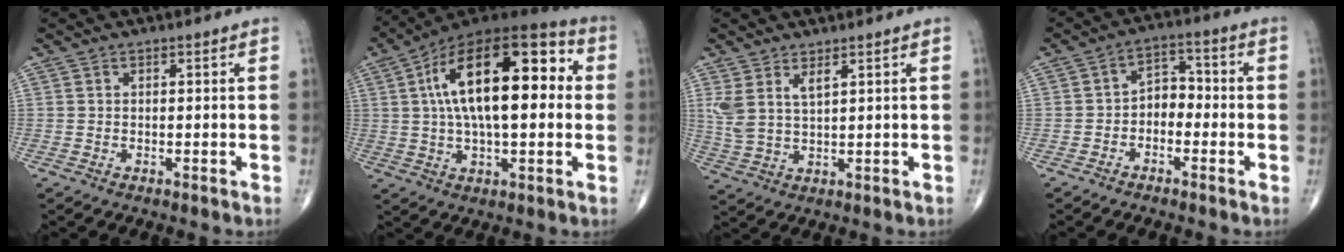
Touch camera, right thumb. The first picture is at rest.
{"total": 23.2, "force": [3.9, 10.3, 20.5], "torque": [-0.326, 0.023, 0.052]}
{"total": 5.3, "force": [2.7, 1.9, 4.1], "torque": [-0.097, -0.013, 0.065]}
{"total": 5.3, "force": [-1.6, 3.7, 3.4], "torque": [-0.032, 0.032, -0.041]}